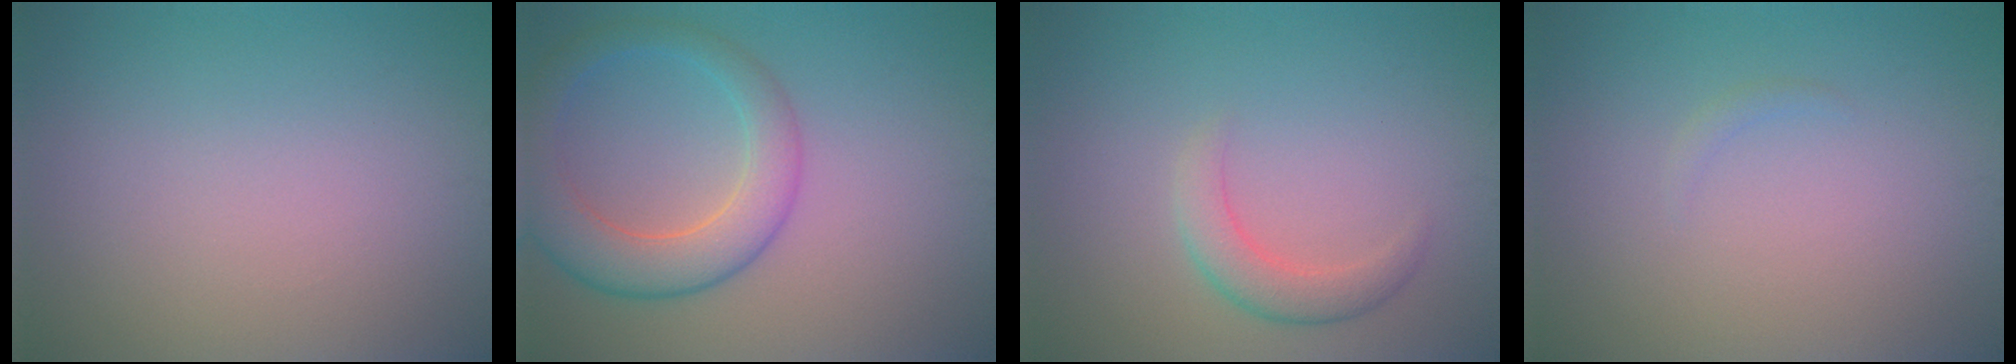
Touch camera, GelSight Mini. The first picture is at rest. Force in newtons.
{"total": 5.8, "press": 5.8, "slide": 0.3}
{"total": 2.6, "press": 2.6, "slide": 0.0}
{"total": 0.5, "press": 0.5, "slide": 0.1}